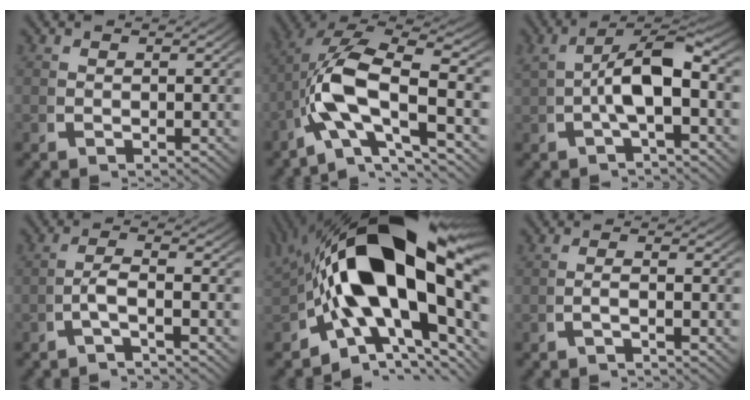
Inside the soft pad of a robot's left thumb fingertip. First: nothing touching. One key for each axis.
{"total": 10.5, "fx": -0.7, "fy": 6.3, "fz": 8.3, "tx": -0.178, "ty": -0.038, "tz": 0.003}
{"total": 7.1, "fx": 0.6, "fy": 3.4, "fz": 6.2, "tx": -0.119, "ty": -0.011, "tz": 0.015}
{"total": 3.2, "fx": -1.0, "fy": 0.8, "fz": 3.0, "tx": -0.070, "ty": -0.007, "tz": -0.017}
{"total": 22.2, "fx": 1.4, "fy": 12.2, "fz": 18.5, "tx": -0.326, "ty": -0.028, "tz": 0.036}
{"total": 1.6, "fx": -0.6, "fy": -0.1, "fz": 1.5, "tx": -0.036, "ty": 0.002, "tz": -0.011}